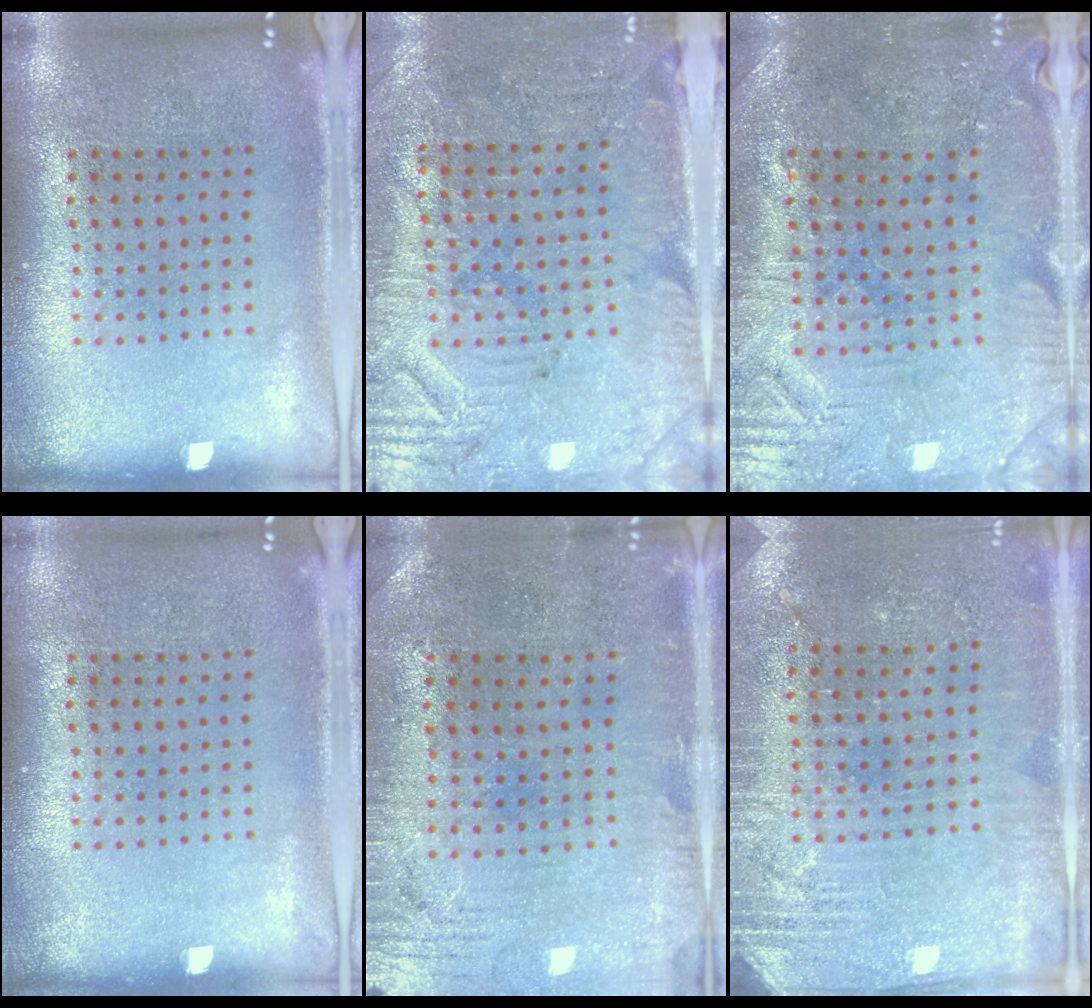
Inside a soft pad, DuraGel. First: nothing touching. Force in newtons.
{"total": 3.3, "press": 3.0, "slide": 1.3}
{"total": 1.4, "press": 1.4, "slide": 0.4}
{"total": 0.0}
{"total": 0.7, "press": 0.5, "slide": 0.5}
{"total": 2.8, "press": 2.8, "slide": 0.5}